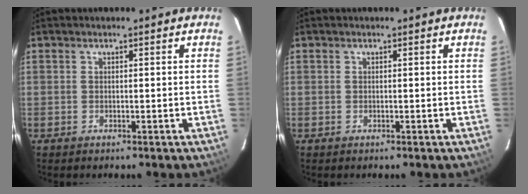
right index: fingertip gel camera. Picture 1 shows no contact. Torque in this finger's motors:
{"motor_torque": [-0.01, -0.01, 0.04, 0.01]}